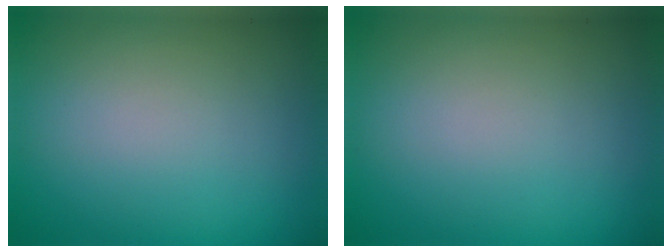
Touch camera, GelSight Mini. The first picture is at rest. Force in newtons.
{"total": 0.0}